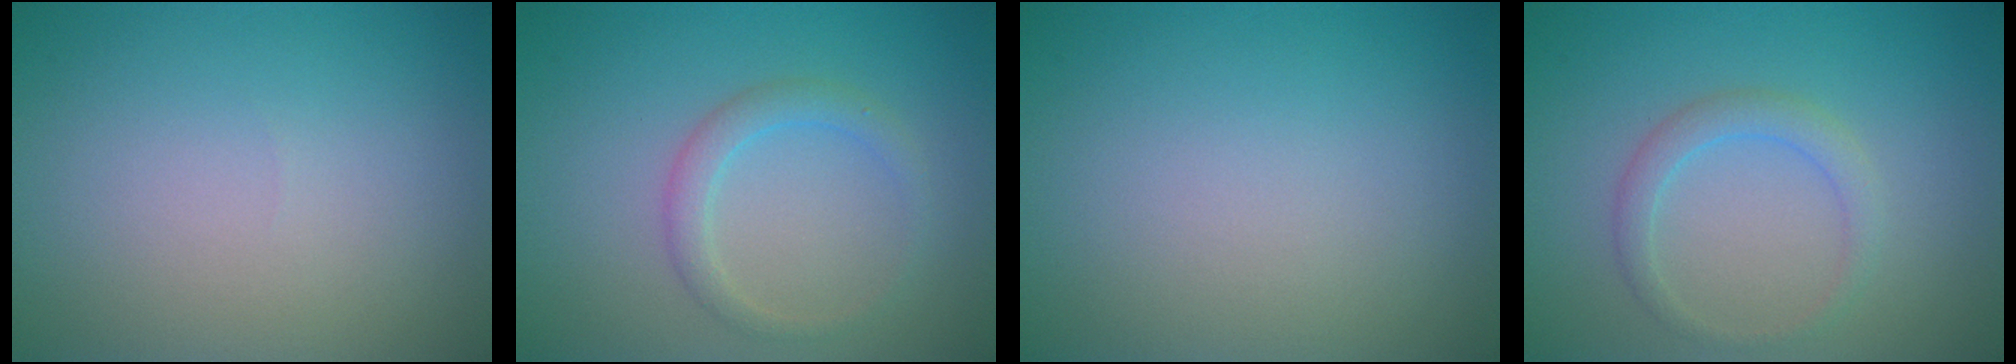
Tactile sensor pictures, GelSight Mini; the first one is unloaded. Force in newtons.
{"total": 2.0, "press": 2.0, "slide": 0.0}
{"total": 0.0}
{"total": 1.9, "press": 1.9, "slide": 0.1}